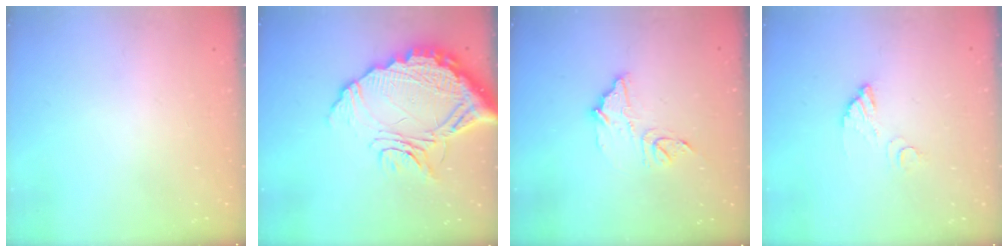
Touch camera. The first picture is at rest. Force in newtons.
{"total": 19.6, "press": 19.5, "slide": 1.7}
{"total": 11.0, "press": 11.0, "slide": 0.9}
{"total": 4.4, "press": 4.4, "slide": 0.2}